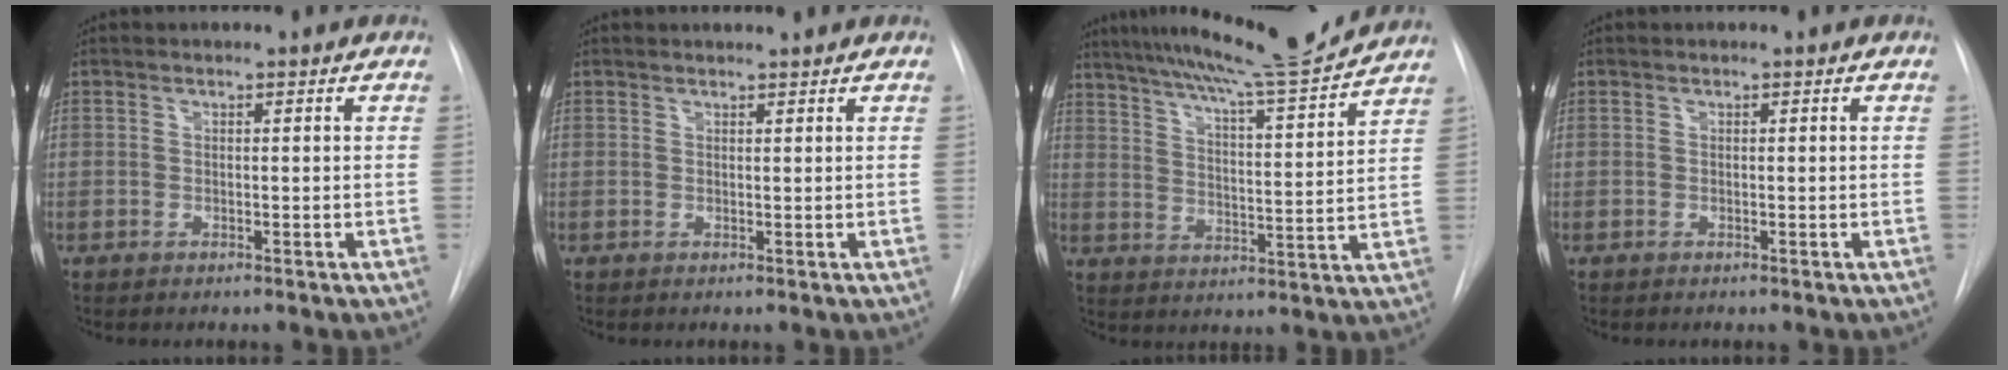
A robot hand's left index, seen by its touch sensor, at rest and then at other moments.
{"total": 2.0, "force": [1.9, -0.1, 0.4], "torque": [-0.005, 0.008, 0.027]}
{"total": 16.9, "force": [15.3, -0.9, 7.3], "torque": [-0.122, -0.018, 0.222]}
{"total": 0.0}